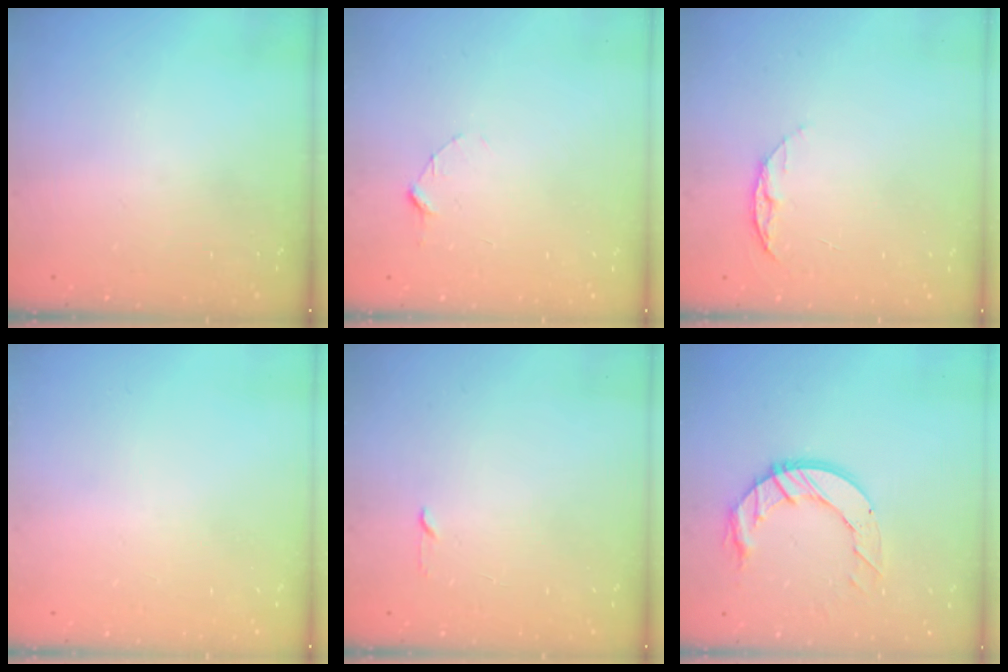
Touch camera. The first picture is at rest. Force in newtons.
{"total": 2.9, "press": 2.9, "slide": 0.3}
{"total": 6.4, "press": 6.3, "slide": 0.7}
{"total": 0.0}
{"total": 2.3, "press": 2.2, "slide": 0.3}
{"total": 11.0, "press": 11.0, "slide": 1.2}